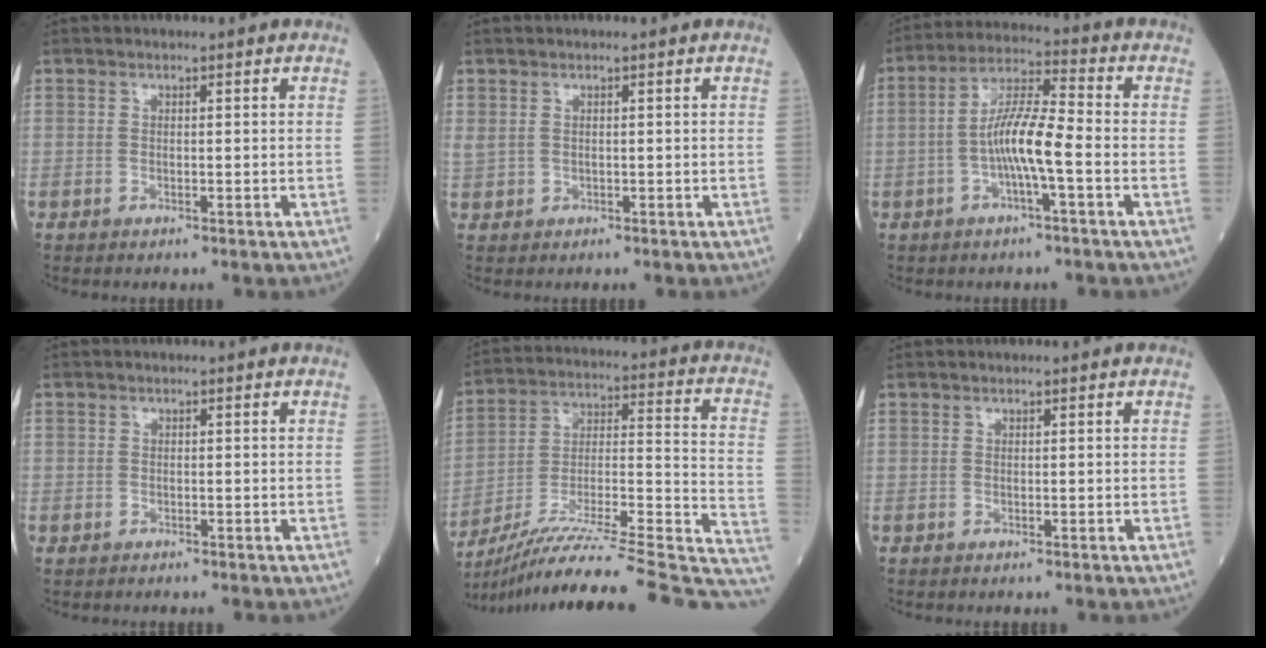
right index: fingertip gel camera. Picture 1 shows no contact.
{"total": 1.8, "force": [0.6, 1.2, 1.3], "torque": [-0.043, 0.010, 0.021]}
{"total": 8.6, "force": [-2.1, 0.7, 8.3], "torque": [-0.161, 0.013, -0.045]}
{"total": 0.9, "force": [-0.6, 0.7, 0.0], "torque": [-0.009, 0.004, -0.014]}
{"total": 31.7, "force": [-27.2, 1.3, 16.3], "torque": [-0.180, -0.013, -0.405]}
{"total": 0.0}